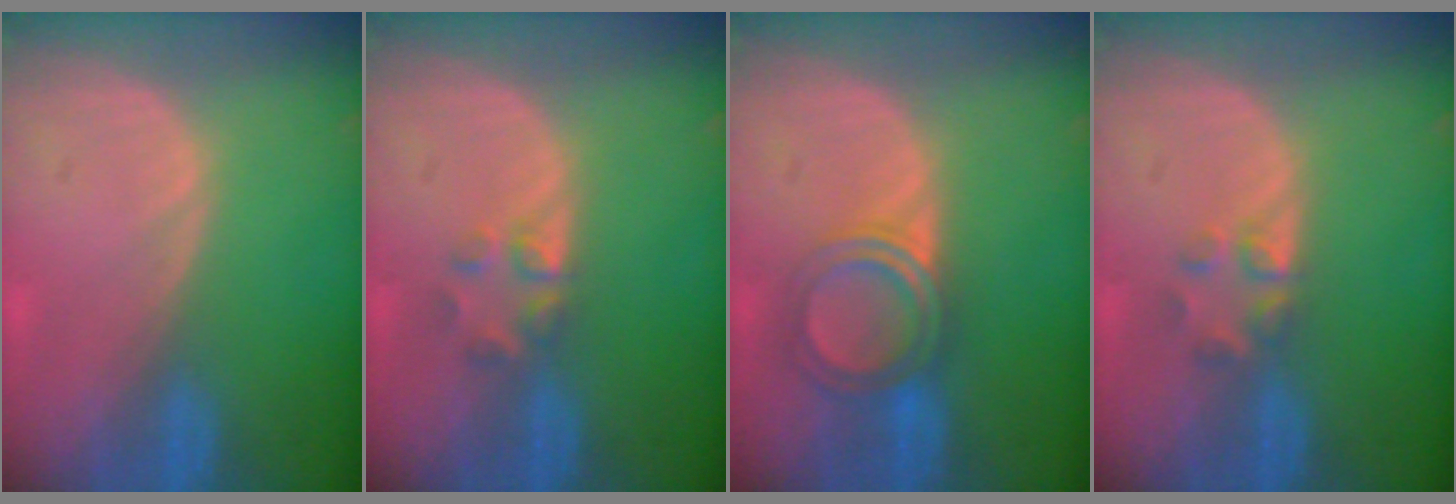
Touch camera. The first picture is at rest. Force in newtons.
{"total": 2.6, "press": 2.6, "slide": 0.2}
{"total": 5.1, "press": 5.1, "slide": 0.3}
{"total": 2.6, "press": 2.6, "slide": 0.2}